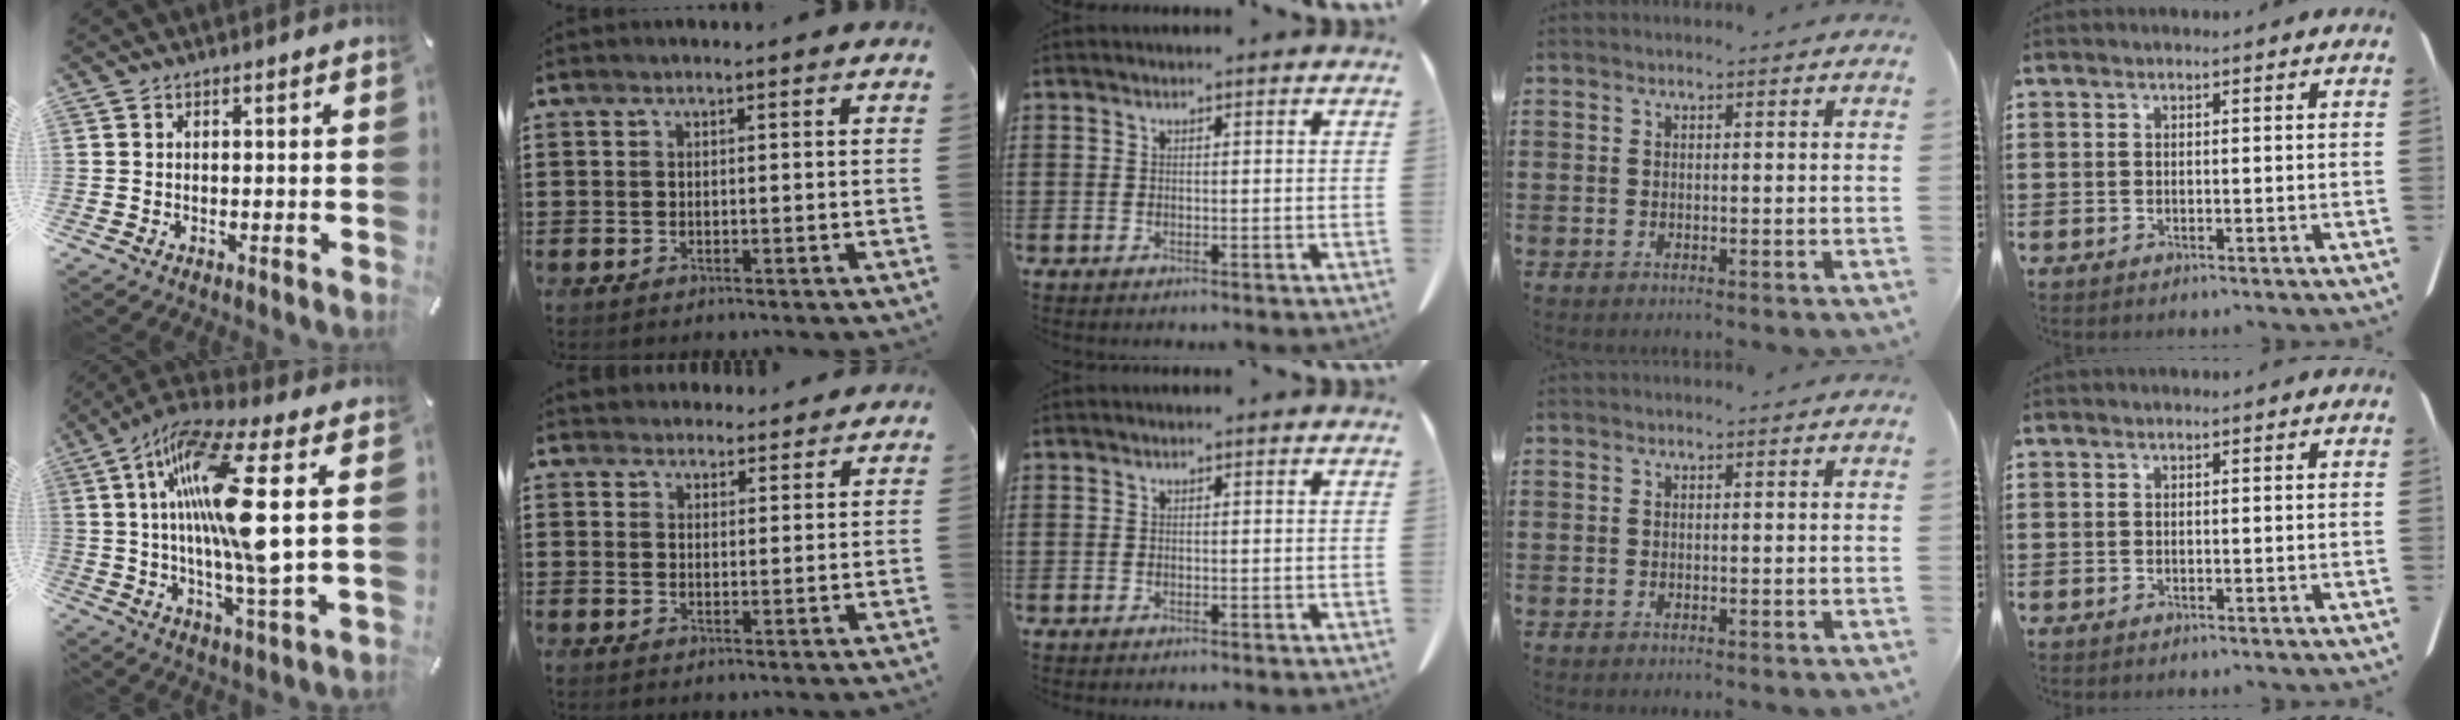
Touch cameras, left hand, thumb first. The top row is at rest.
{"thumb": {"total": 18.2, "force": [3.7, 2.8, 17.6], "torque": [-0.348, -0.019, 0.038]}, "index": {"total": 3.1, "force": [2.9, 0.9, -0.2], "torque": [-0.006, -0.007, 0.056]}}